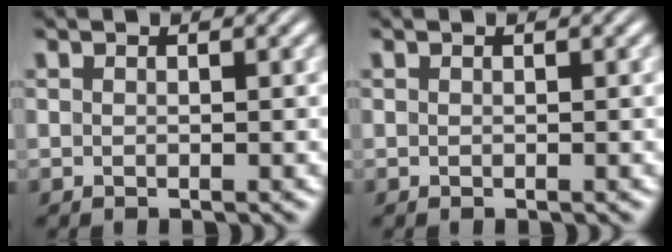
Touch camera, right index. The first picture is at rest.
{"total": 0.0}